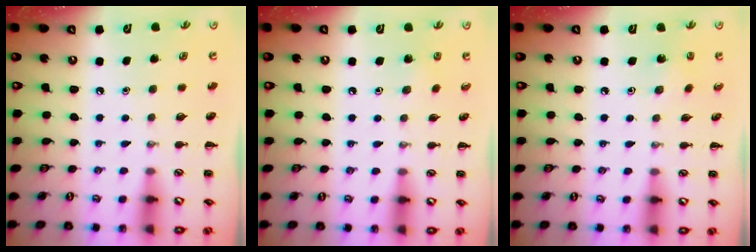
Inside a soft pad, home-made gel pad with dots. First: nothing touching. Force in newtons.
{"total": 2.4, "press": 2.2, "slide": 0.9}
{"total": 1.1, "press": 1.0, "slide": 0.5}